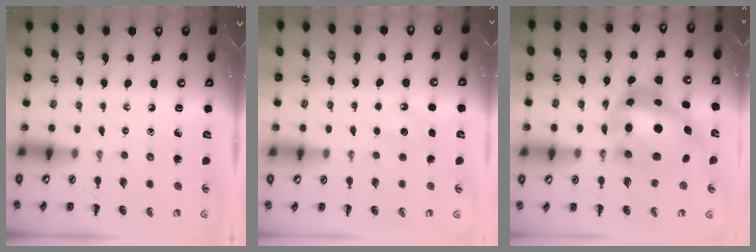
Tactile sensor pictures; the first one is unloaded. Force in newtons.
{"total": 4.5, "press": 4.4, "slide": 1.3}
{"total": 14.2, "press": 13.7, "slide": 3.5}